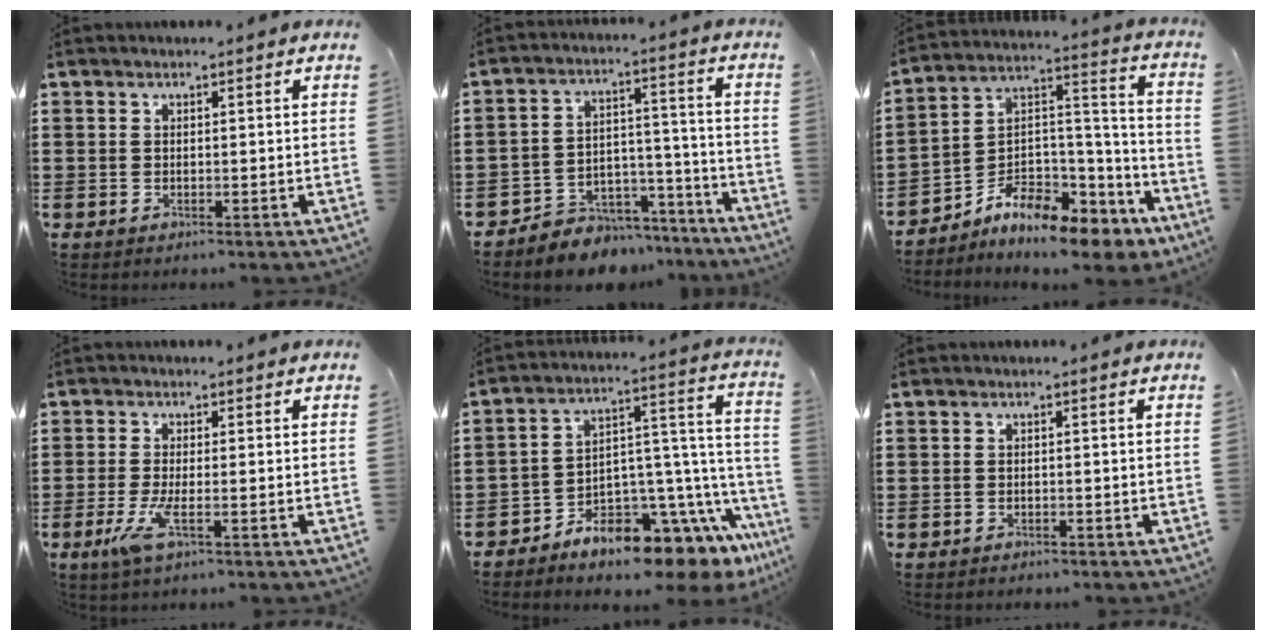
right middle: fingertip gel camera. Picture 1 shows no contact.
{"total": 5.6, "force": [-5.1, 2.3, 0.0], "torque": [-0.003, 0.020, -0.103]}
{"total": 9.2, "force": [-7.9, 3.0, 3.8], "torque": [-0.078, 0.008, -0.156]}
{"total": 4.2, "force": [-1.4, 0.7, 3.9], "torque": [-0.094, -0.018, -0.030]}
{"total": 7.7, "force": [-6.5, 3.1, 2.7], "torque": [-0.039, -0.016, -0.118]}
{"total": 0.7, "force": [-0.6, 0.2, 0.0], "torque": [0.000, 0.001, -0.015]}